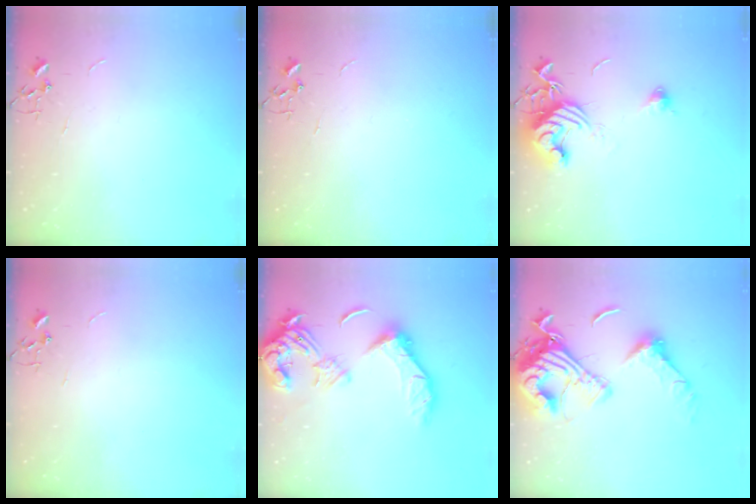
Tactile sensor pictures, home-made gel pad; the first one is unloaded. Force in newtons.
{"total": 0.0}
{"total": 12.3, "press": 12.2, "slide": 1.5}
{"total": 0.0}
{"total": 17.4, "press": 17.3, "slide": 2.0}
{"total": 21.7, "press": 21.5, "slide": 2.5}